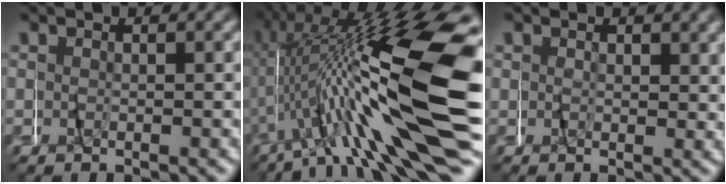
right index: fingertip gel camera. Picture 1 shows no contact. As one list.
[{"total": 16.4, "force": [1.6, 5.8, 15.2], "torque": [-0.216, 0.034, 0.019]}, {"total": 1.6, "force": [1.0, 1.2, 0.5], "torque": [-0.009, -0.001, 0.015]}]